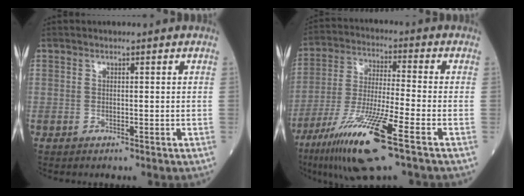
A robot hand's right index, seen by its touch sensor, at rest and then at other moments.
{"total": 15.2, "force": [-8.1, 0.6, 12.9], "torque": [-0.263, -0.037, -0.148]}